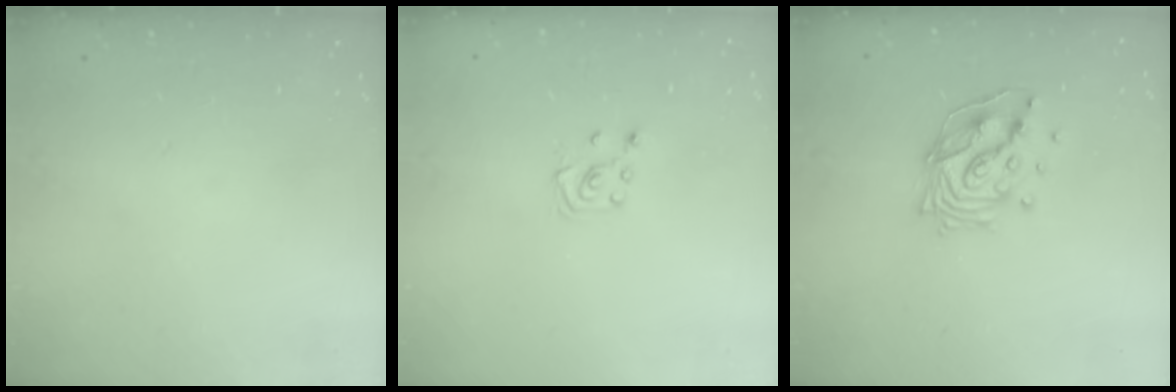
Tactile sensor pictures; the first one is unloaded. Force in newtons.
{"total": 3.2, "press": 3.2, "slide": 0.4}
{"total": 13.4, "press": 13.4, "slide": 1.6}